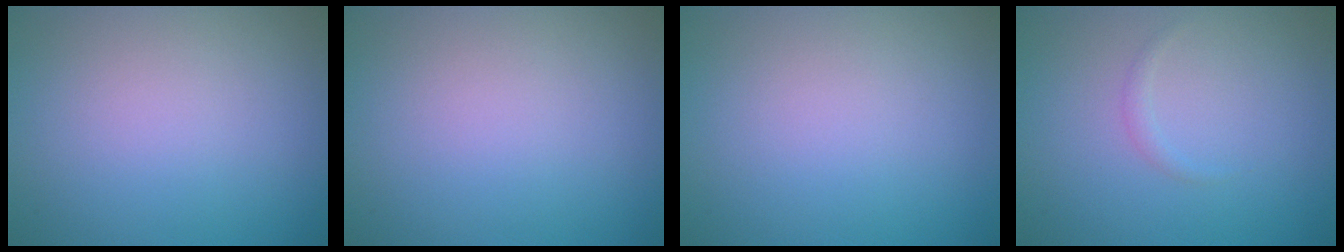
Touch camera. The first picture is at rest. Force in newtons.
{"total": 0.0}
{"total": 0.0}
{"total": 0.7, "press": 0.7, "slide": 0.0}